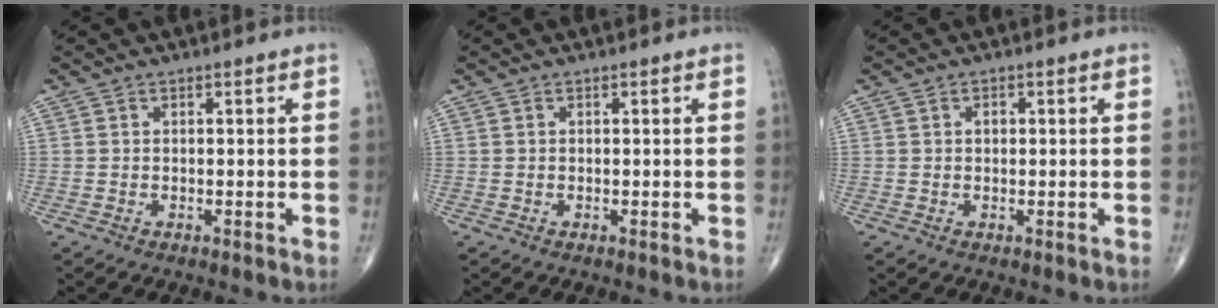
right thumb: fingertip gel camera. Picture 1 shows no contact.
{"total": 0.0}
{"total": 1.0, "force": [0.2, 0.8, 0.6], "torque": [-0.008, 0.002, 0.001]}